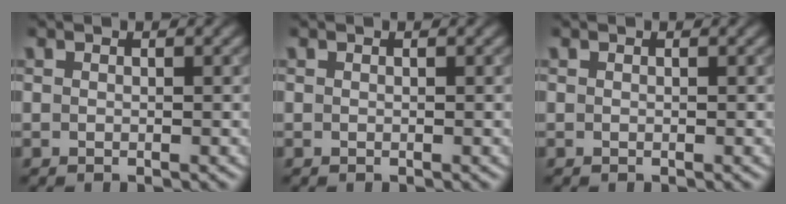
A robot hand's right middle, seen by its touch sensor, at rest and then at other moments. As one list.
[{"total": 0.0}, {"total": 0.0}]